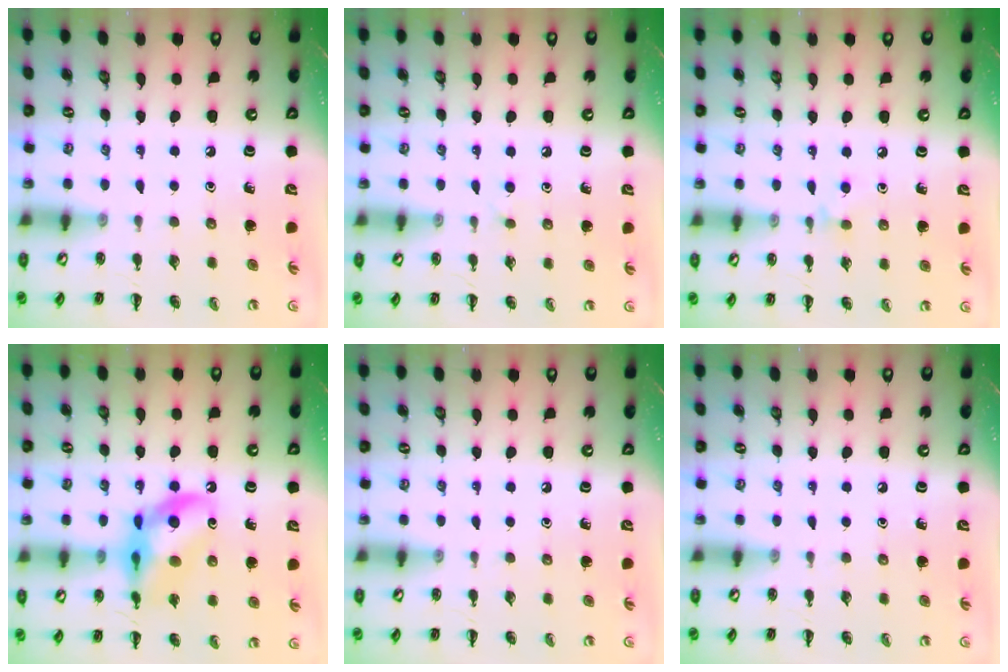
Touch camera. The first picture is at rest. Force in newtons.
{"total": 2.2, "press": 2.0, "slide": 1.0}
{"total": 4.0, "press": 3.7, "slide": 1.6}
{"total": 14.8, "press": 14.4, "slide": 3.3}
{"total": 0.0}
{"total": 0.0}